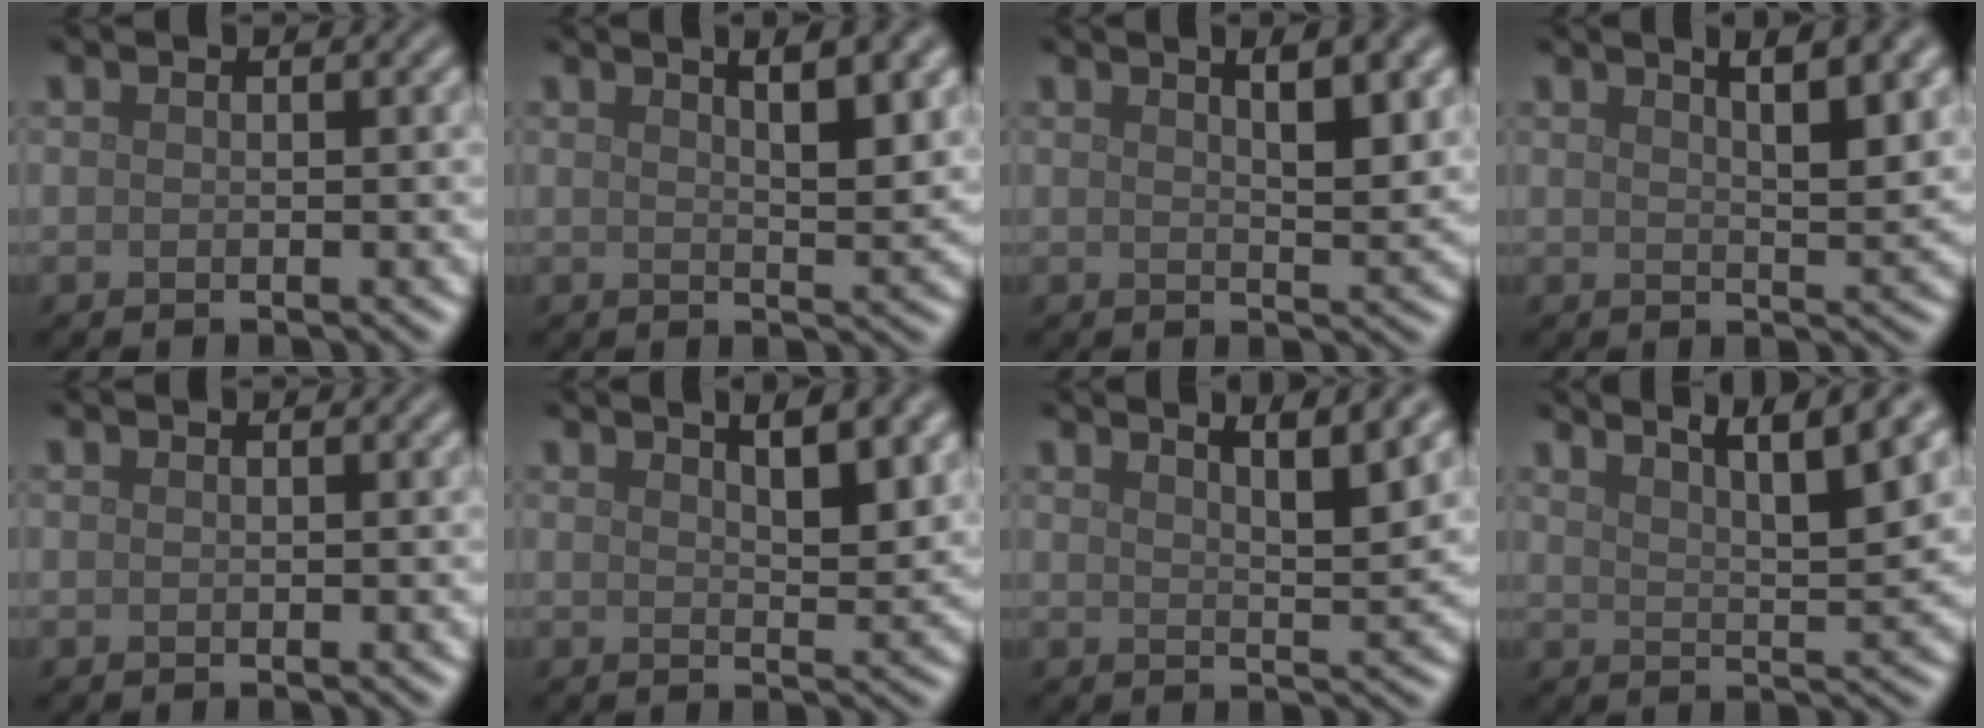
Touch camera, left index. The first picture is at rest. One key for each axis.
{"total": 4.5, "fx": 2.2, "fy": 1.3, "fz": 3.7, "tx": -0.040, "ty": 0.003, "tz": 0.028}
{"total": 4.0, "fx": 1.9, "fy": 1.1, "fz": 3.3, "tx": -0.039, "ty": 0.001, "tz": 0.031}
{"total": 5.1, "fx": 2.6, "fy": 1.4, "fz": 4.2, "tx": -0.041, "ty": 0.006, "tz": 0.030}
{"total": 0.0}
{"total": 4.3, "fx": 2.4, "fy": 1.3, "fz": 3.3, "tx": -0.040, "ty": 0.001, "tz": 0.035}
{"total": 4.8, "fx": 3.1, "fy": 0.8, "fz": 3.5, "tx": -0.036, "ty": 0.007, "tz": 0.045}
{"total": 6.7, "fx": 4.6, "fy": 1.2, "fz": 4.7, "tx": -0.055, "ty": 0.012, "tz": 0.065}